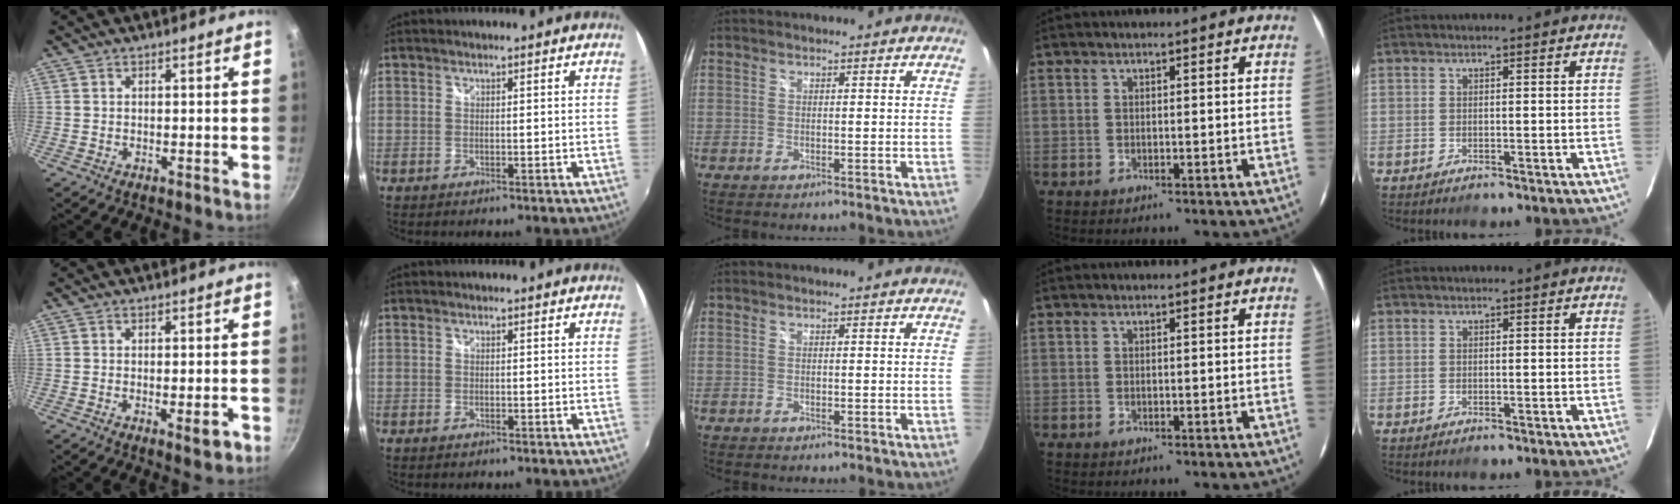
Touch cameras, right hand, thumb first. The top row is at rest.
{"thumb": {"total": 3.5, "force": [-1.2, 1.0, 3.1], "torque": [-0.039, 0.000, -0.016]}, "index": {"total": 0.8, "force": [-0.6, 0.4, 0.3], "torque": [-0.007, -0.003, -0.013]}}